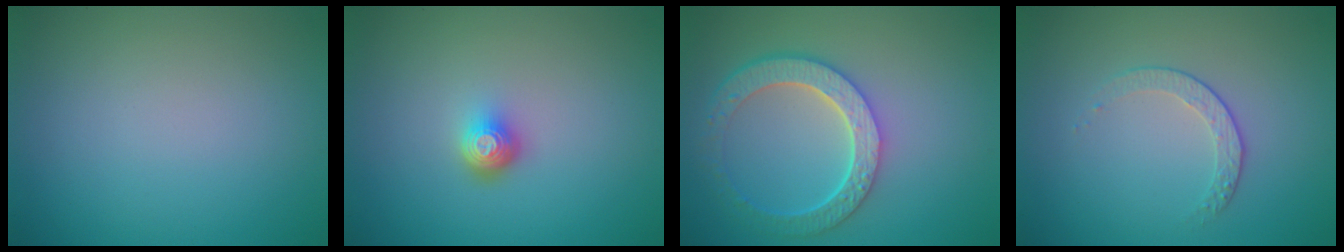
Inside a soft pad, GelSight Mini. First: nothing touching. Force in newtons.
{"total": 2.0, "press": 1.4, "slide": 1.5}
{"total": 5.9, "press": 4.5, "slide": 3.7}
{"total": 1.6, "press": 1.0, "slide": 1.3}